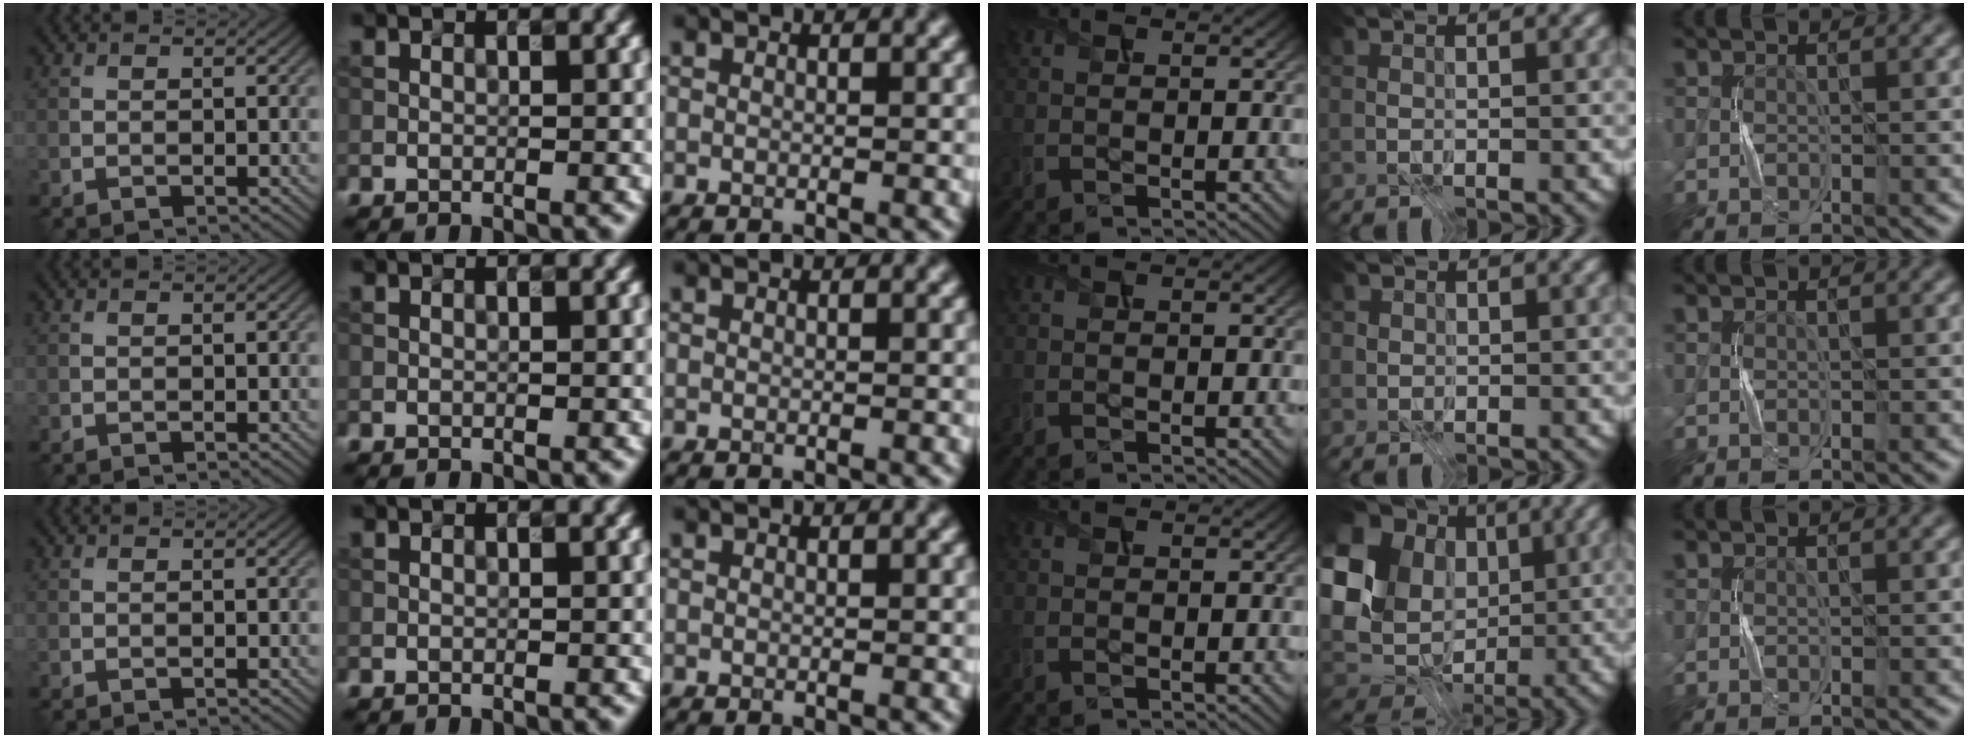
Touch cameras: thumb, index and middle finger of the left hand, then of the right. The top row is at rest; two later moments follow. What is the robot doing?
{"motion": "press", "object": "calculator"}